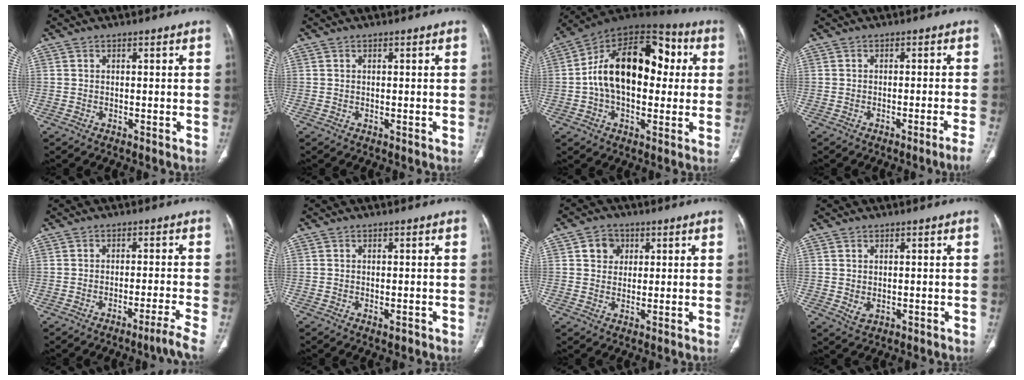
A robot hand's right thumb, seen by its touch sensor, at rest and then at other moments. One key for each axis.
{"total": 0.0}
{"total": 22.0, "fx": 1.9, "fy": 13.6, "fz": 17.2, "tx": -0.255, "ty": 0.038, "tz": 0.021}
{"total": 3.9, "fx": -2.7, "fy": -1.1, "fz": 2.6, "tx": -0.045, "ty": 0.010, "tz": -0.035}
{"total": 4.5, "fx": -3.0, "fy": -1.4, "fz": 3.0, "tx": -0.061, "ty": 0.014, "tz": -0.050}
{"total": 1.2, "fx": -0.6, "fy": 0.5, "fz": 0.9, "tx": -0.014, "ty": -0.002, "tz": -0.005}
{"total": 4.5, "fx": 1.6, "fy": 3.9, "fz": 1.7, "tx": -0.005, "ty": -0.003, "tz": 0.025}
{"total": 2.2, "fx": 0.0, "fy": 1.5, "fz": 1.6, "tx": -0.029, "ty": -0.005, "tz": 0.009}